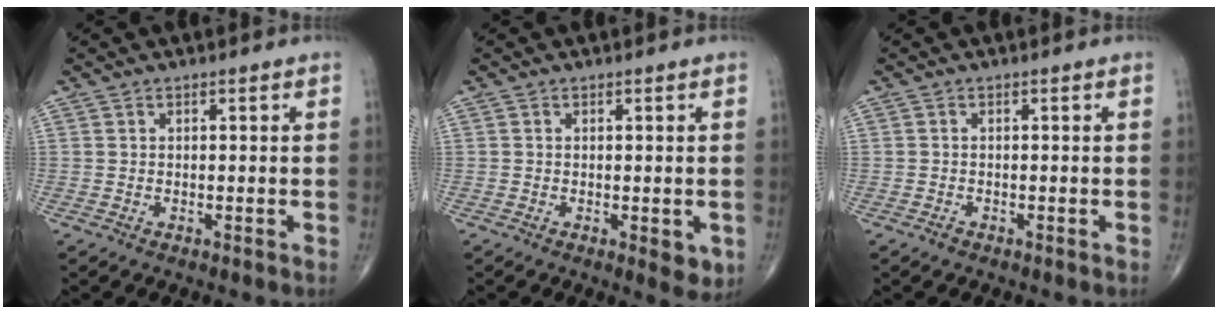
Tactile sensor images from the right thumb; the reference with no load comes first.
{"total": 3.7, "force": [-0.9, 1.6, 3.2], "torque": [-0.029, -0.007, -0.010]}
{"total": 0.8, "force": [-0.6, 0.5, 0.3], "torque": [-0.005, 0.000, -0.014]}